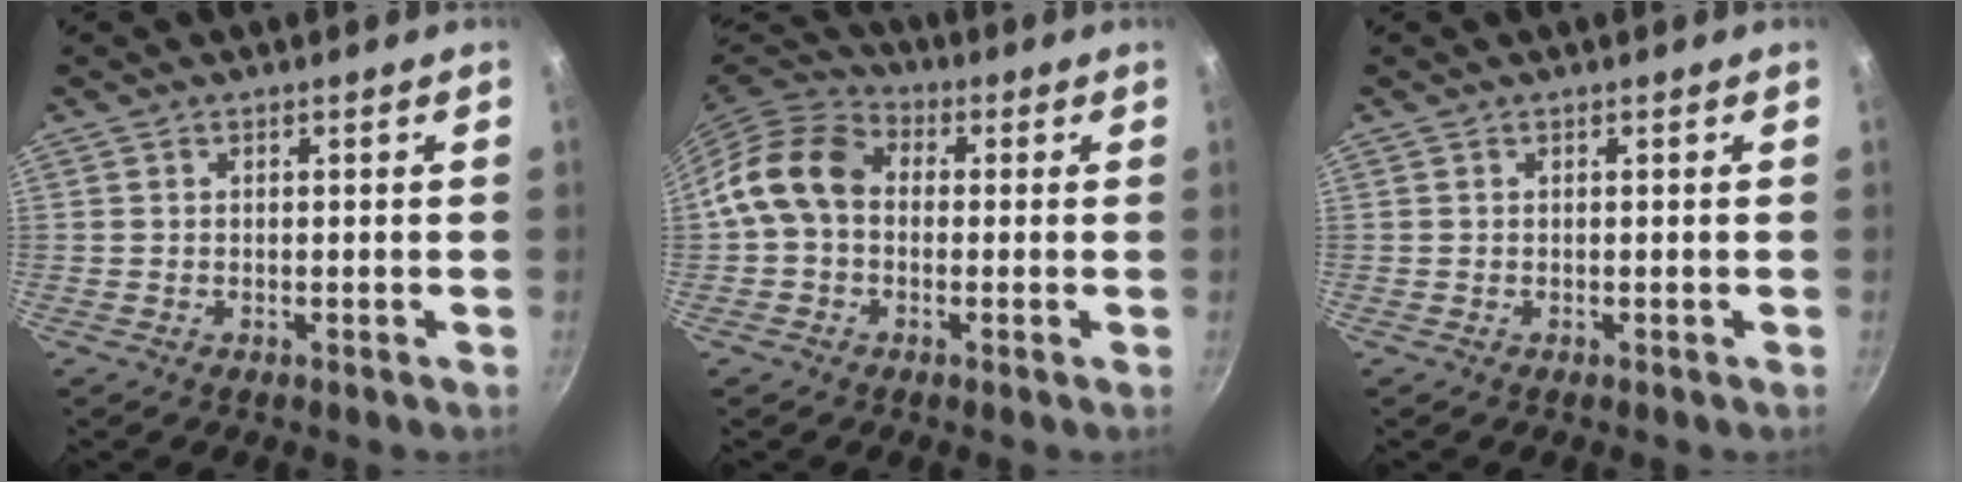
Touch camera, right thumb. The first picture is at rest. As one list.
[{"total": 10.6, "force": [0.1, 8.2, 6.8], "torque": [-0.101, 0.030, -0.020]}, {"total": 0.0}]